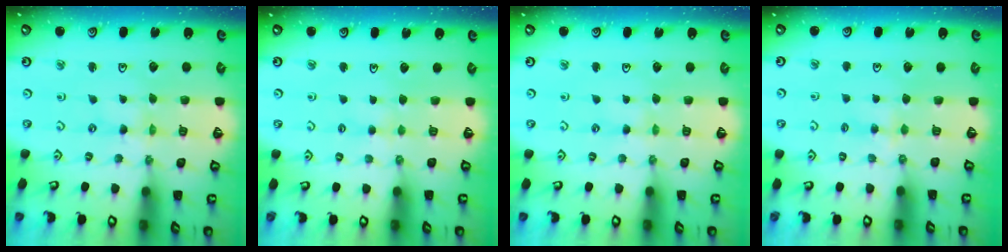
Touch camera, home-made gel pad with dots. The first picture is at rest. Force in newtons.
{"total": 2.2, "press": 2.2, "slide": 0.5}
{"total": 2.1, "press": 2.1, "slide": 0.2}
{"total": 3.3, "press": 3.2, "slide": 0.5}